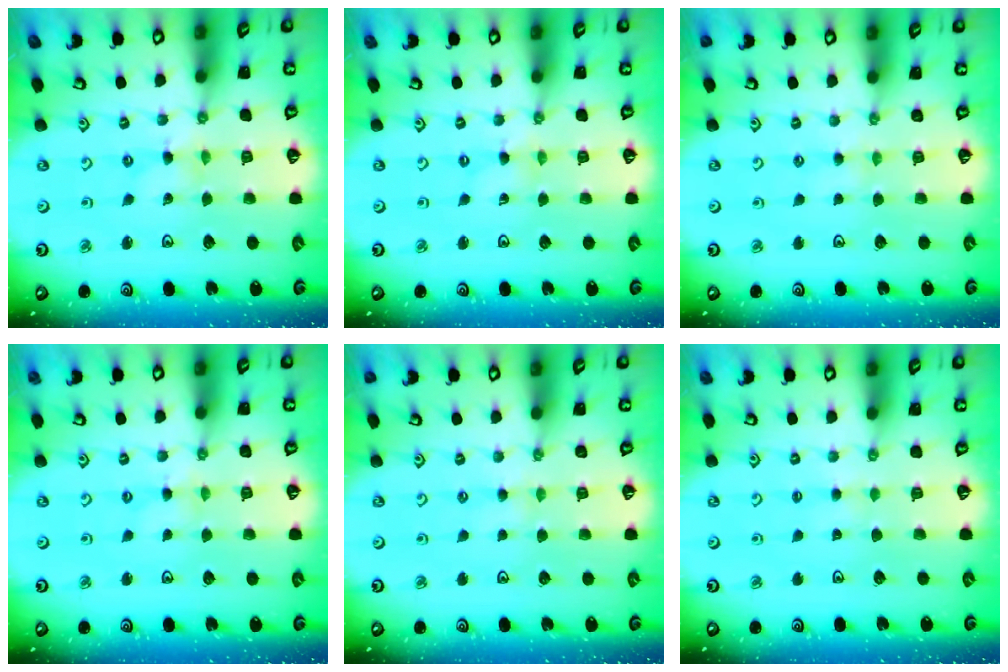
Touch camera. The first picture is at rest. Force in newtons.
{"total": 0.0}
{"total": 1.9, "press": 1.9, "slide": 0.3}
{"total": 2.1, "press": 2.1, "slide": 0.4}
{"total": 1.9, "press": 1.9, "slide": 0.3}
{"total": 1.8, "press": 1.7, "slide": 0.4}